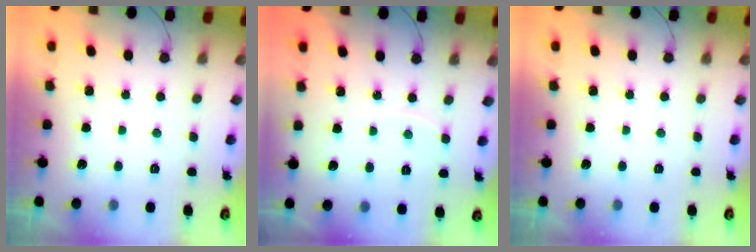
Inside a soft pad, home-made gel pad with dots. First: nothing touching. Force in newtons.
{"total": 2.9, "press": 2.9, "slide": 0.5}
{"total": 0.0}